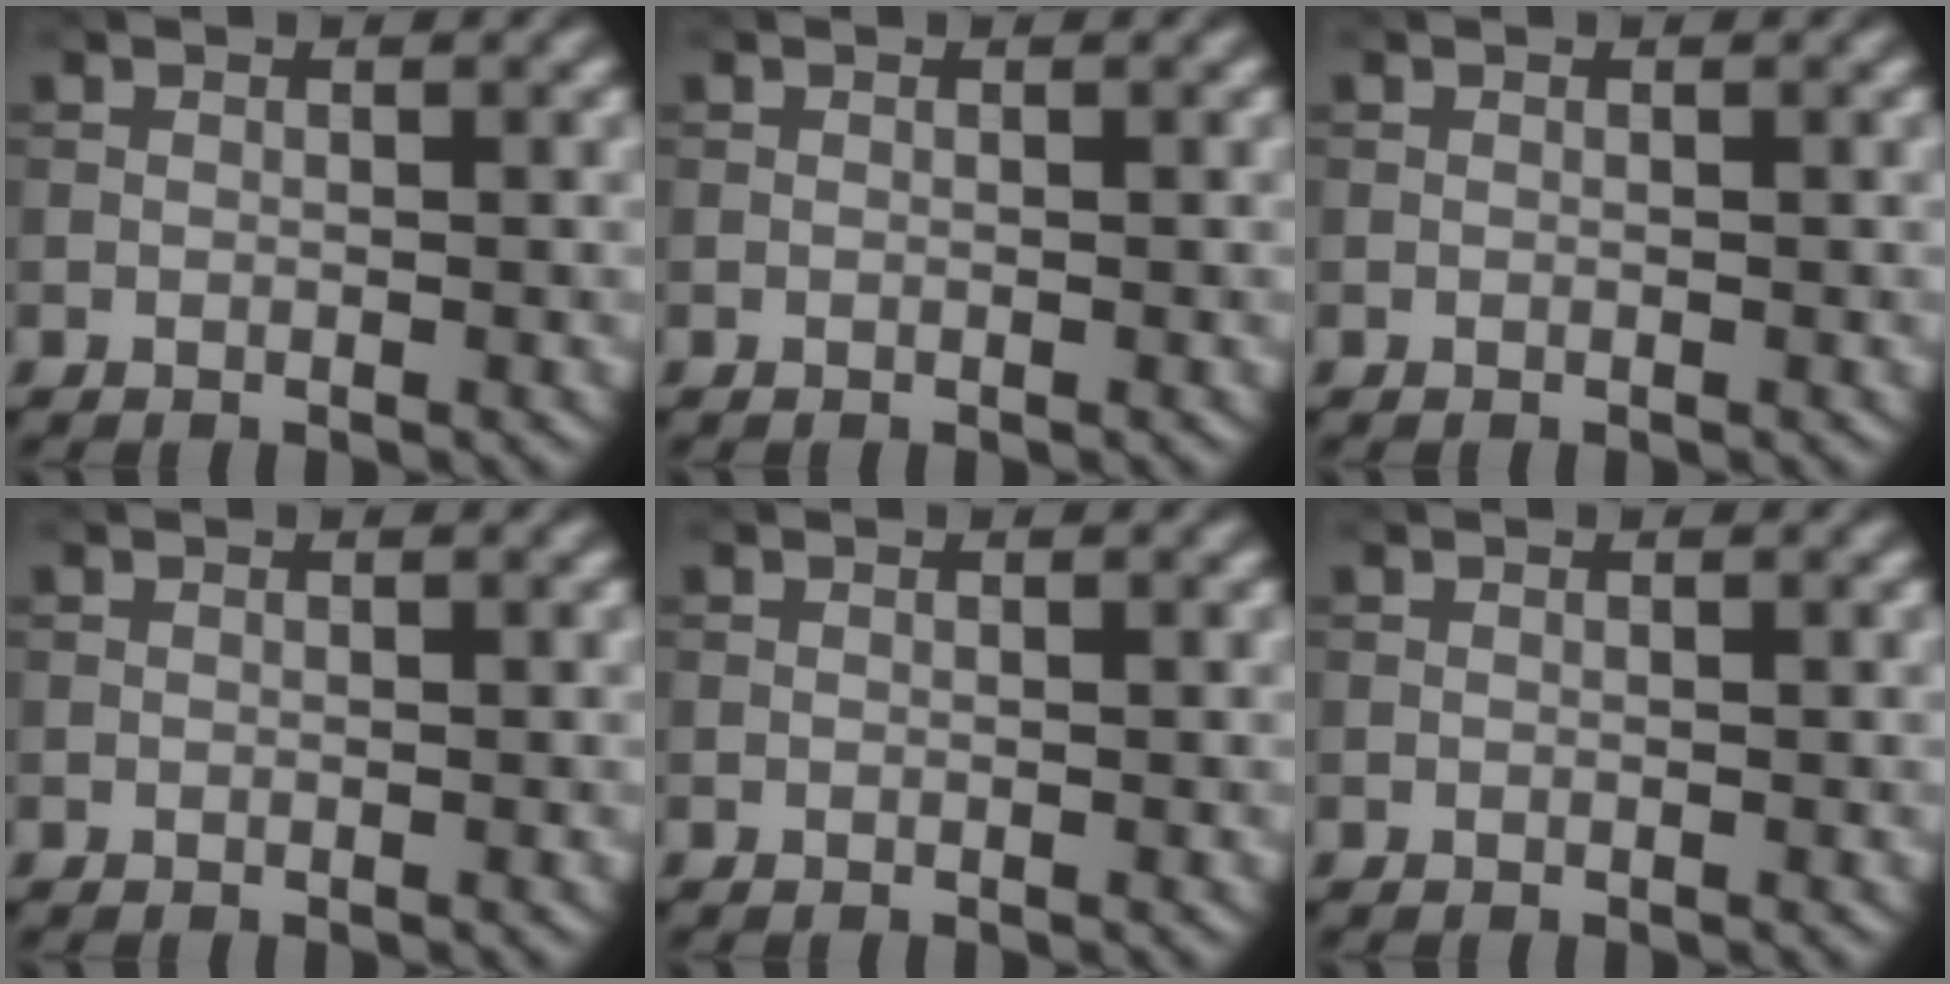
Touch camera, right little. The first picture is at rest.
{"total": 0.0}
{"total": 0.0}
{"total": 0.0}
{"total": 0.0}
{"total": 0.0}